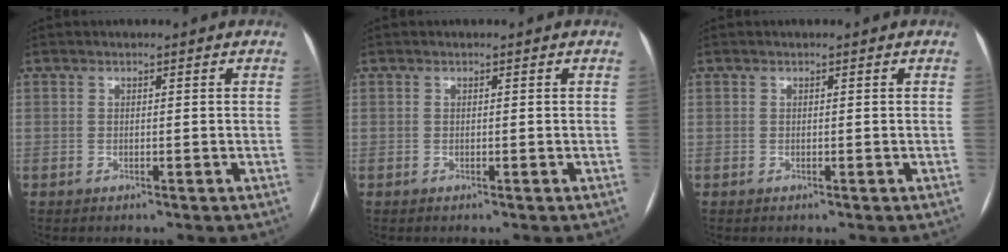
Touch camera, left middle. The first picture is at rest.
{"total": 0.0}
{"total": 0.0}